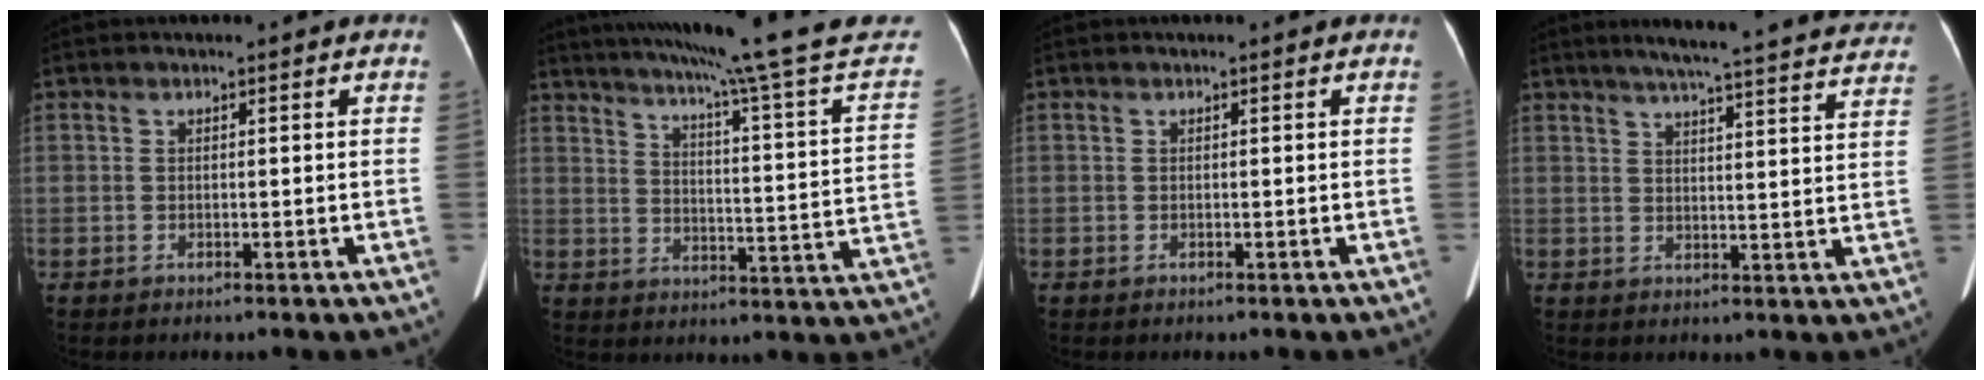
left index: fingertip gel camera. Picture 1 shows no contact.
{"total": 24.3, "force": [21.1, -1.9, 11.9], "torque": [-0.182, -0.062, 0.266]}
{"total": 0.0}
{"total": 26.0, "force": [23.8, 1.8, 10.4], "torque": [-0.146, -0.038, 0.277]}